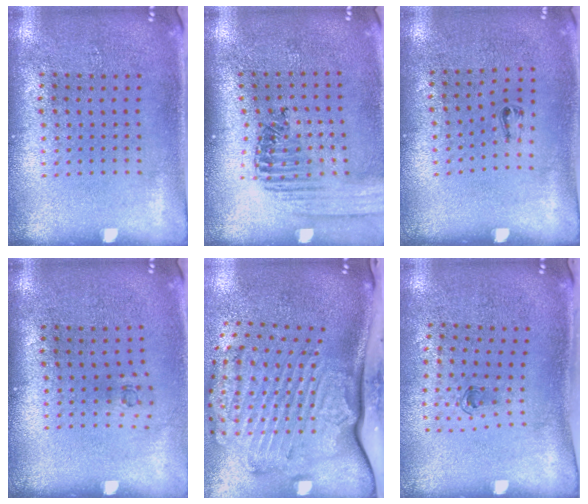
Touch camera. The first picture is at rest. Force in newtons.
{"total": 1.4, "press": 1.4, "slide": 0.1}
{"total": 0.5, "press": 0.3, "slide": 0.5}
{"total": 0.6, "press": 0.2, "slide": 0.5}
{"total": 3.5, "press": 2.5, "slide": 2.5}
{"total": 0.6, "press": 0.3, "slide": 0.6}